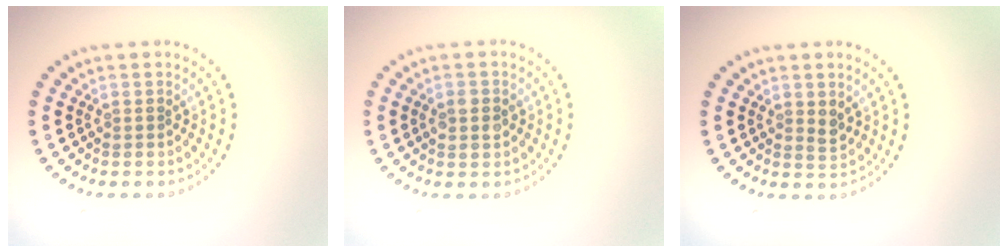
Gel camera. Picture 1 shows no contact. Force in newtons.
{"total": 2.0, "press": 2.0, "slide": 0.1}
{"total": 1.0, "press": 0.9, "slide": 0.5}